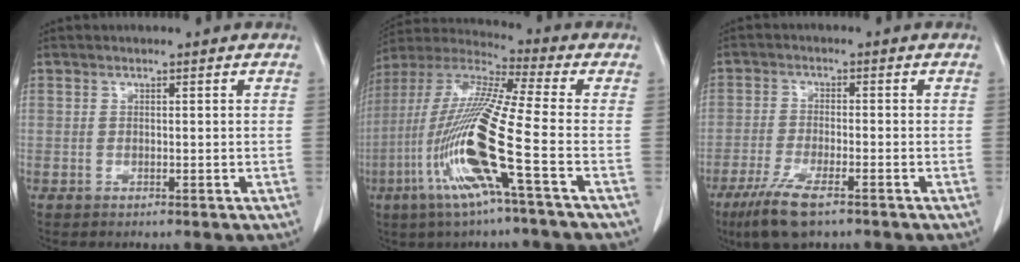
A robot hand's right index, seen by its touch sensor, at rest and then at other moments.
{"total": 17.3, "force": [-5.7, -0.7, 16.3], "torque": [-0.340, -0.018, -0.124]}
{"total": 7.8, "force": [-5.2, 1.4, 5.7], "torque": [-0.112, -0.019, -0.090]}